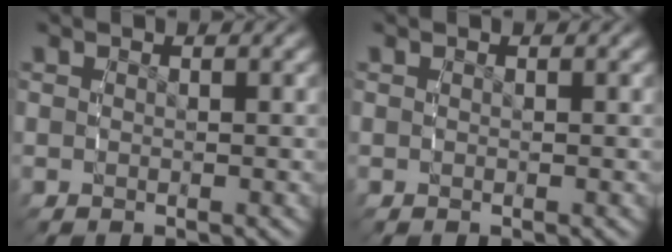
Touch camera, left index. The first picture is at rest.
{"total": 0.0}